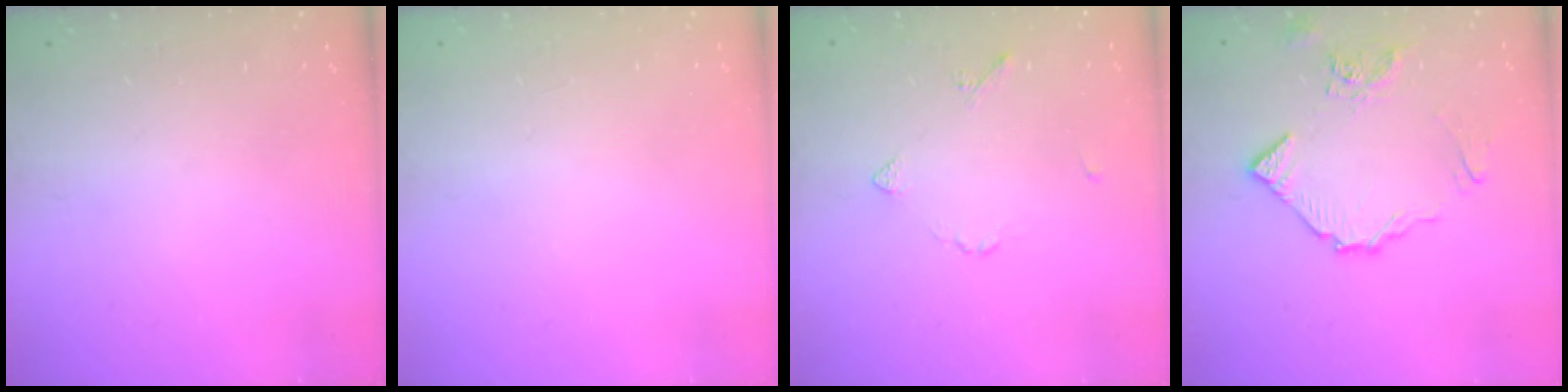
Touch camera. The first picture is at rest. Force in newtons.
{"total": 1.8, "press": 1.8, "slide": 0.1}
{"total": 4.2, "press": 4.1, "slide": 0.8}
{"total": 10.1, "press": 10.0, "slide": 1.1}